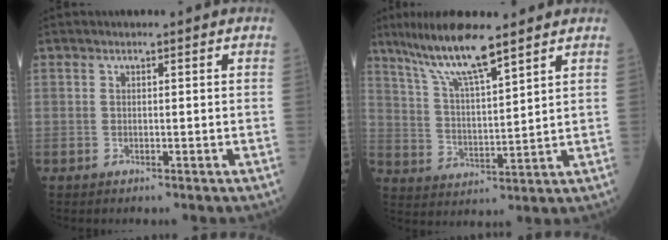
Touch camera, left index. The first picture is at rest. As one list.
[{"total": 10.6, "force": [8.2, 0.8, 6.7], "torque": [-0.137, 0.007, 0.157]}]